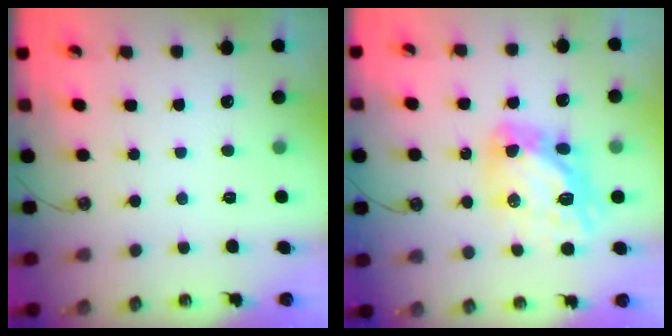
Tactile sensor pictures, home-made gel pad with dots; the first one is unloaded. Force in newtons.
{"total": 15.2, "press": 15.1, "slide": 1.6}